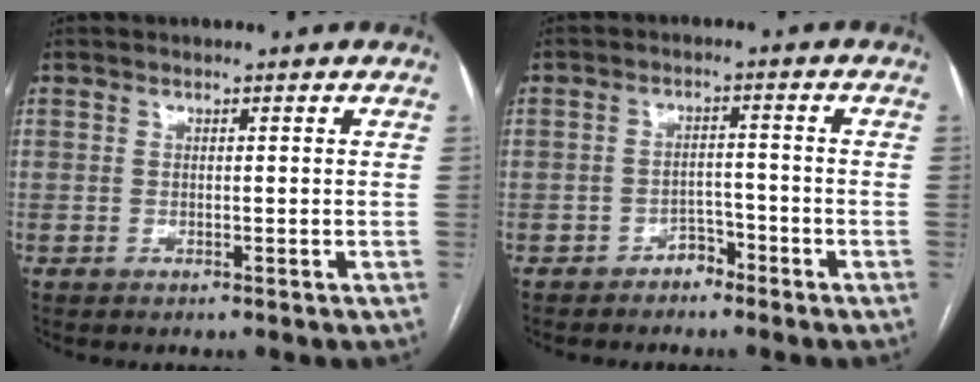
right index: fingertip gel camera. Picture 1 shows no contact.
{"total": 2.8, "force": [-2.1, 1.6, 0.7], "torque": [-0.006, 0.008, -0.035]}